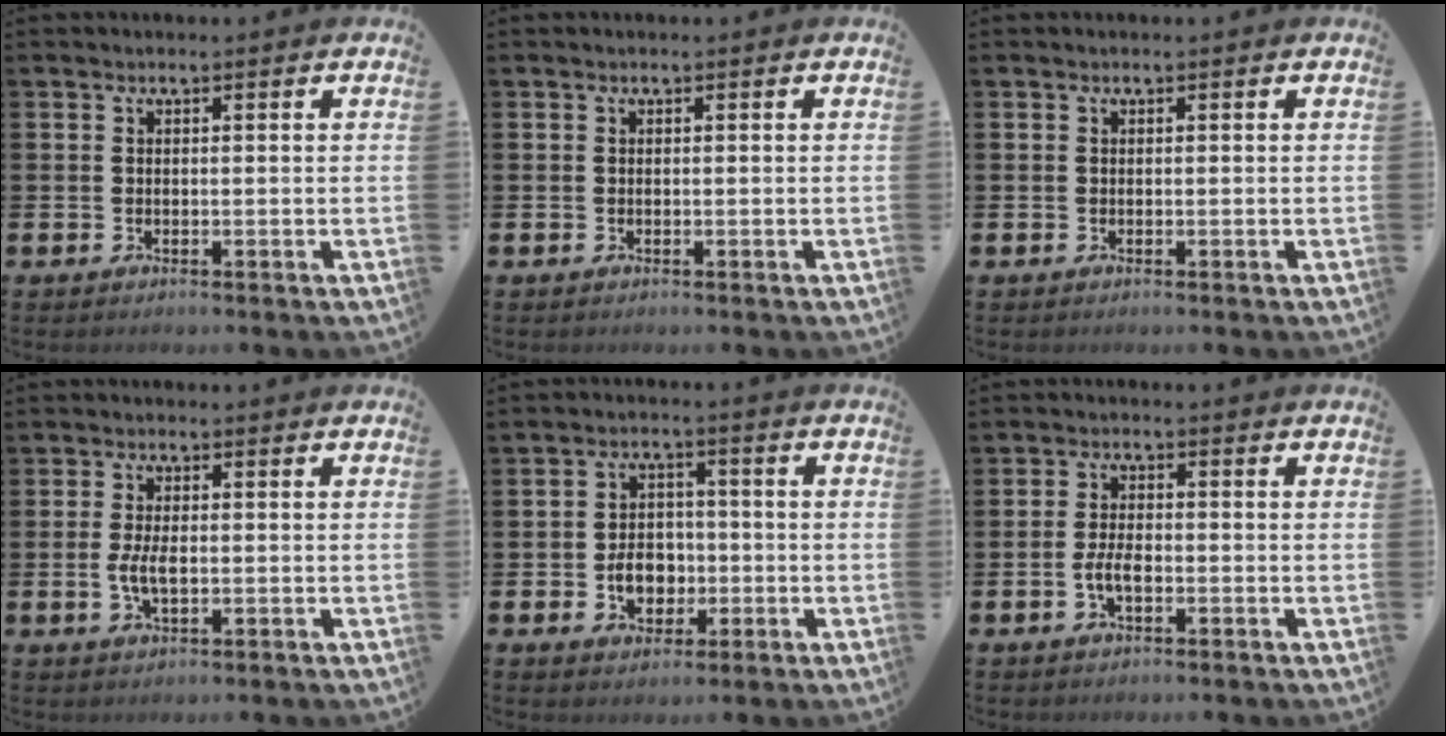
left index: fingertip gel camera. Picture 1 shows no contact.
{"total": 0.0}
{"total": 0.0}
{"total": 3.4, "force": [-0.3, 1.6, 3.1], "torque": [-0.059, -0.001, -0.010]}
{"total": 5.1, "force": [-1.2, 4.0, 3.1], "torque": [-0.041, 0.001, -0.028]}
{"total": 3.0, "force": [-0.8, 1.4, 2.6], "torque": [-0.042, 0.003, -0.016]}